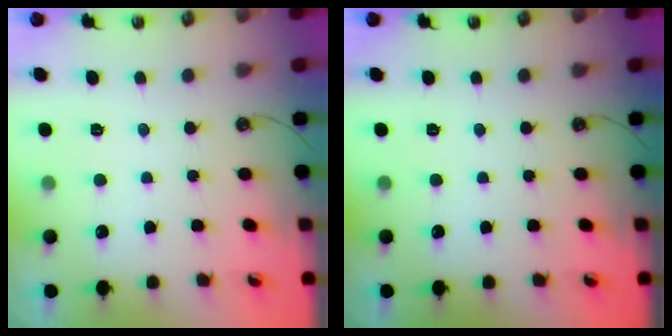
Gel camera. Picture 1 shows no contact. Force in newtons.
{"total": 0.0}